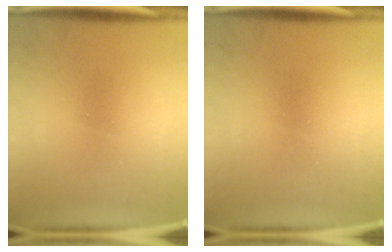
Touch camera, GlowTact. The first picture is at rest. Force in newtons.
{"total": 0.0}